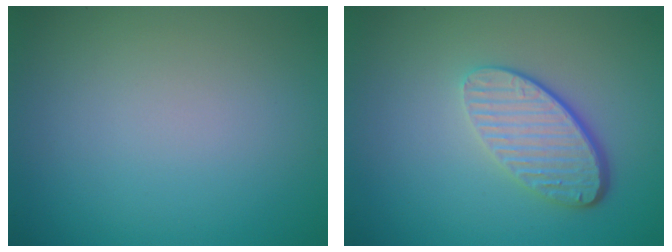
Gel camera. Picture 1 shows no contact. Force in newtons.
{"total": 4.4, "press": 3.1, "slide": 3.1}